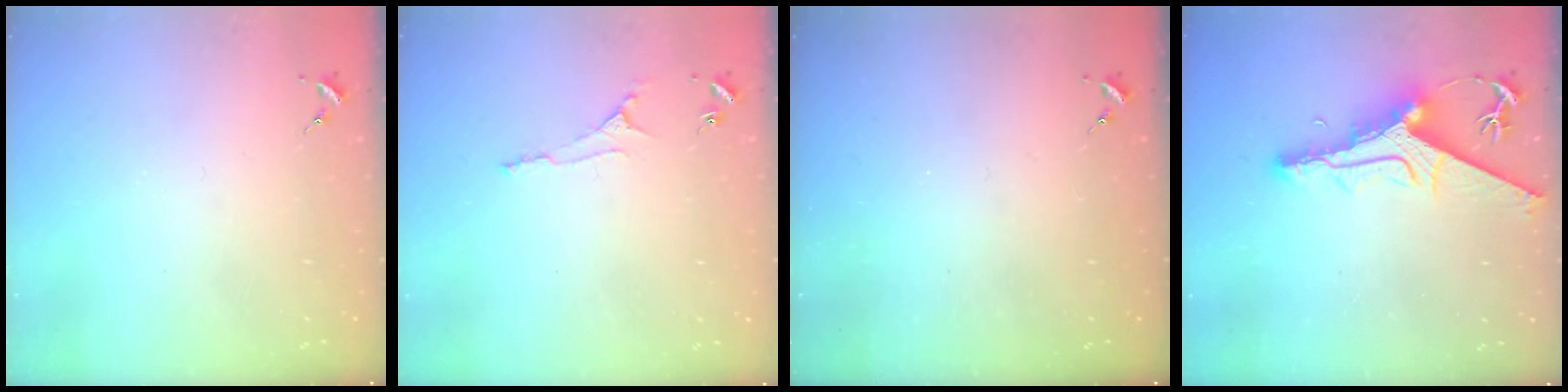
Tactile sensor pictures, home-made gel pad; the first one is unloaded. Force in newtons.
{"total": 4.7, "press": 4.7, "slide": 0.6}
{"total": 0.0}
{"total": 12.9, "press": 12.9, "slide": 1.4}